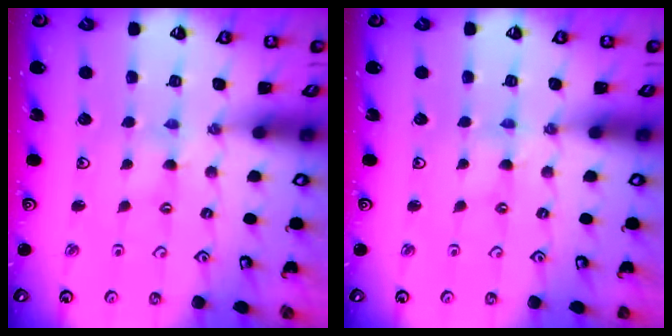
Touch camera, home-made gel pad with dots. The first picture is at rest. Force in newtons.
{"total": 0.0}